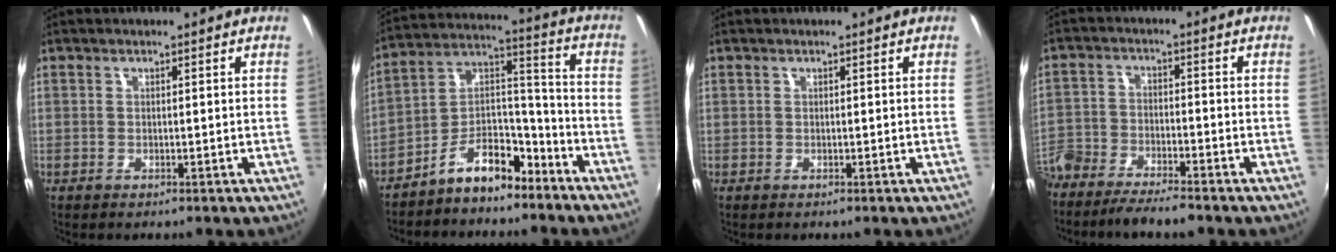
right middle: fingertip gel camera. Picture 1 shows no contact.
{"total": 11.2, "force": [-8.2, 5.1, 5.7], "torque": [-0.101, 0.058, -0.133]}
{"total": 0.0}
{"total": 9.6, "force": [-7.9, 2.7, 4.6], "torque": [-0.124, -0.017, -0.151]}